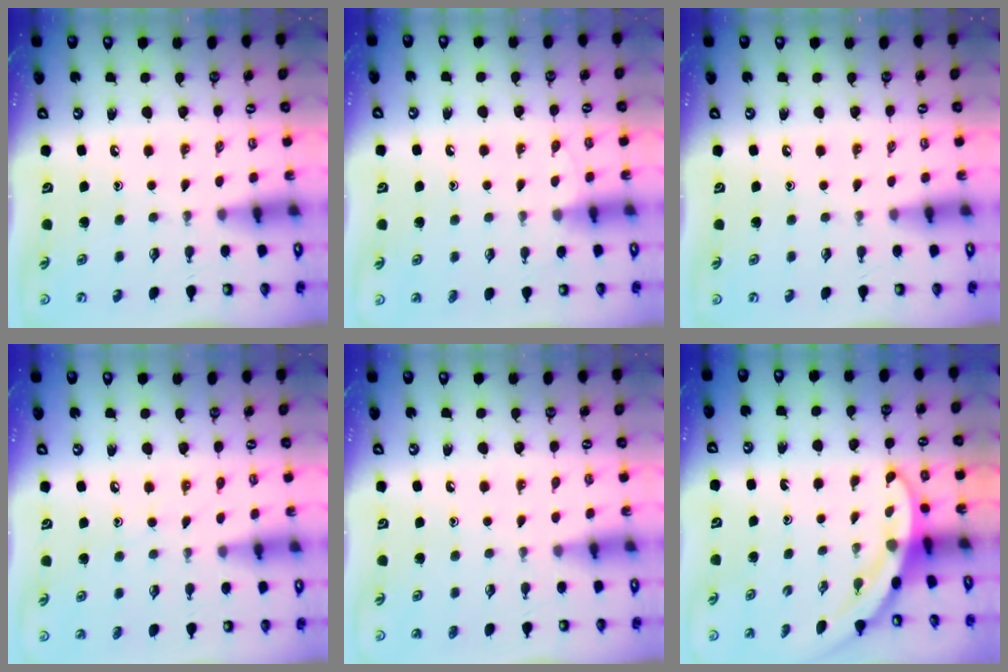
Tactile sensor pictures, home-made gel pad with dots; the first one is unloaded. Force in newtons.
{"total": 3.7, "press": 3.7, "slide": 0.4}
{"total": 0.0}
{"total": 5.7, "press": 5.7, "slide": 0.6}
{"total": 1.0, "press": 1.0, "slide": 0.1}
{"total": 3.2, "press": 3.2, "slide": 0.2}